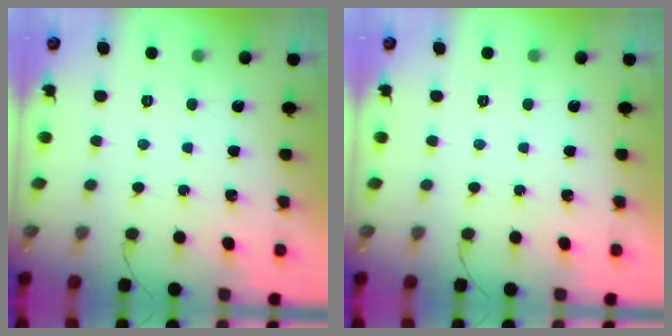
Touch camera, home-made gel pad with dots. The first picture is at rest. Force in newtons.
{"total": 0.0}